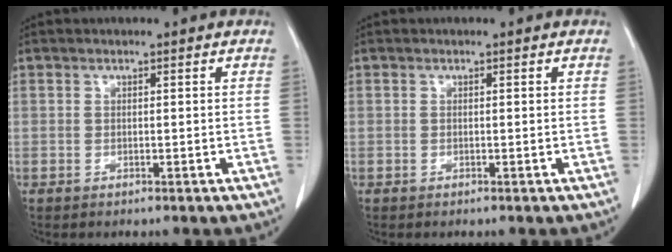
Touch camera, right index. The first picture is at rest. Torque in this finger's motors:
{"motor_torque": [-0.02, -0.10, -0.03, -0.01]}